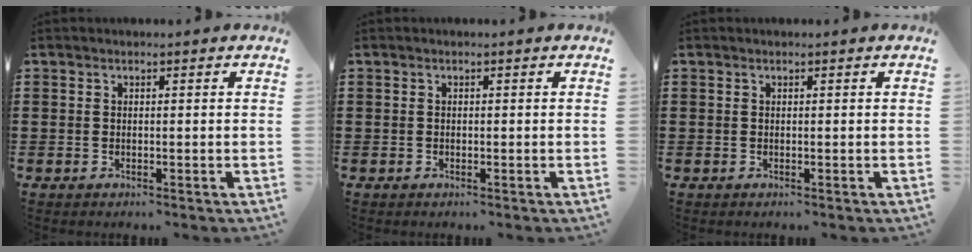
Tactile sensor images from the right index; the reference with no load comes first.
{"total": 0.0}
{"total": 0.0}